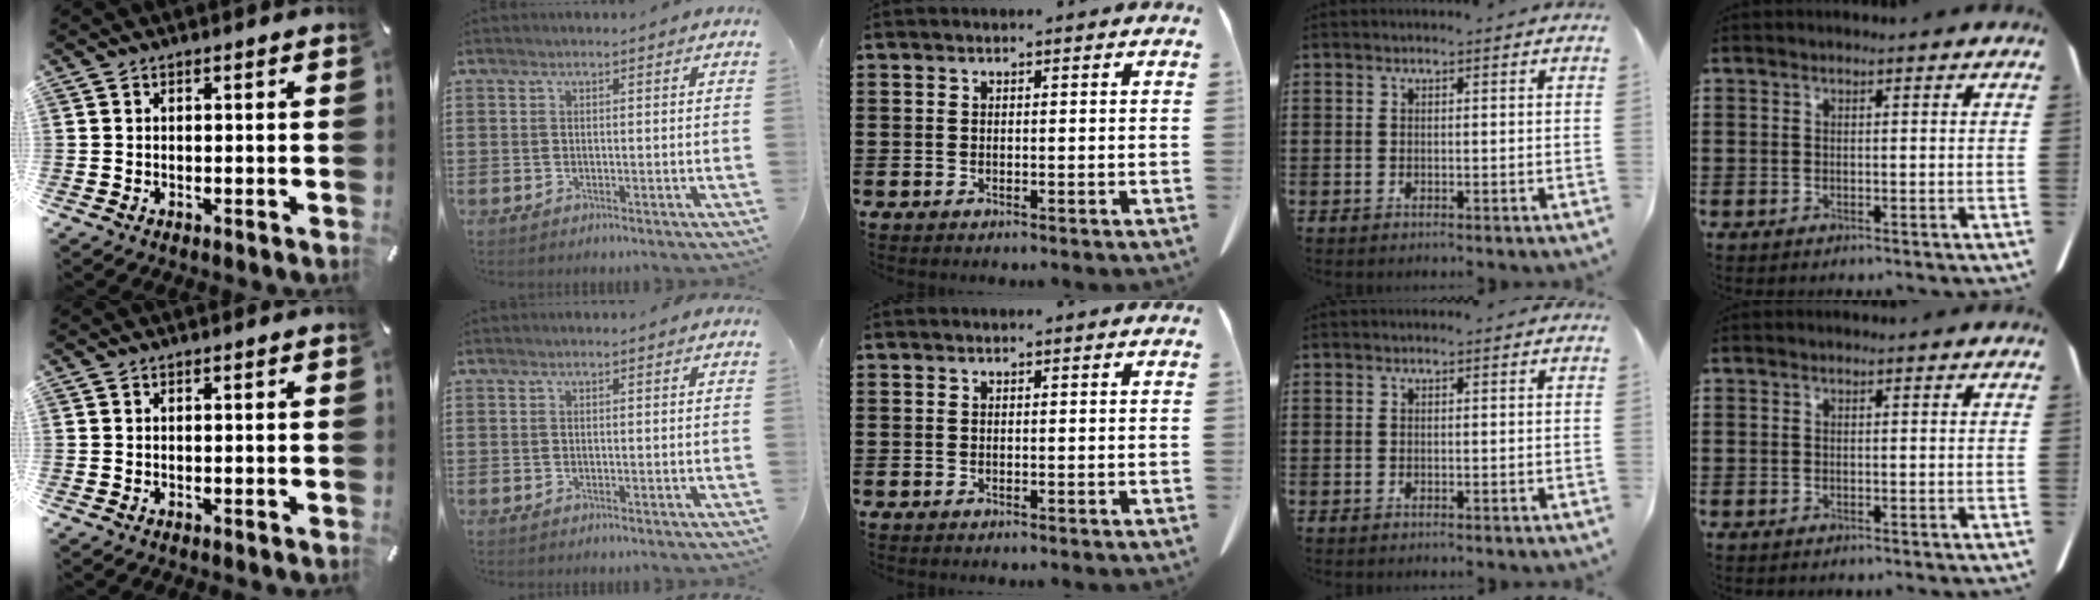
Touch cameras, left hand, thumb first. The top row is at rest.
{}